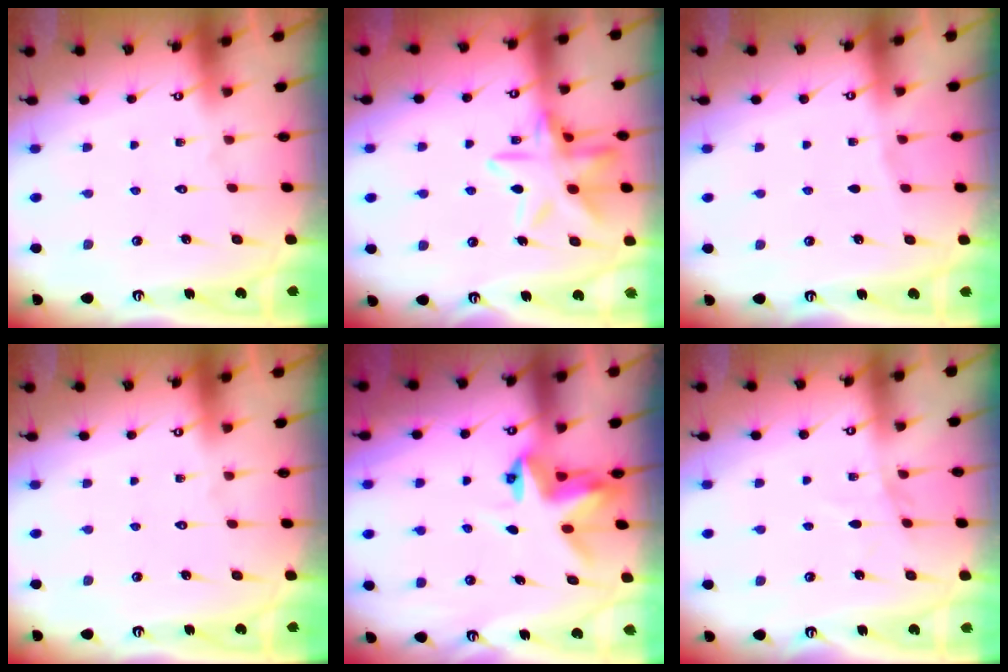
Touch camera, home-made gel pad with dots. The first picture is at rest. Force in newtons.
{"total": 15.3, "press": 15.2, "slide": 1.2}
{"total": 2.1, "press": 2.1, "slide": 0.3}
{"total": 0.0}
{"total": 4.1, "press": 4.1, "slide": 0.2}
{"total": 4.4, "press": 4.4, "slide": 0.5}